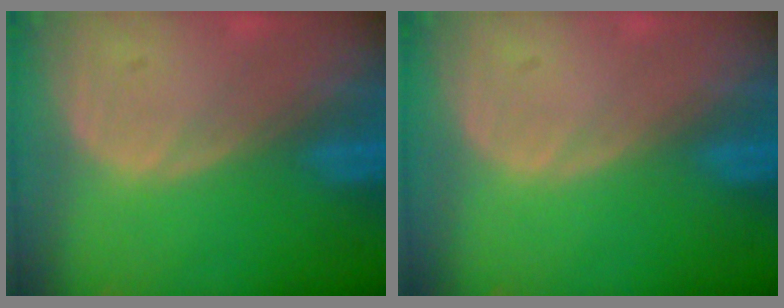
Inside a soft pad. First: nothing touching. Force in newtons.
{"total": 0.0}